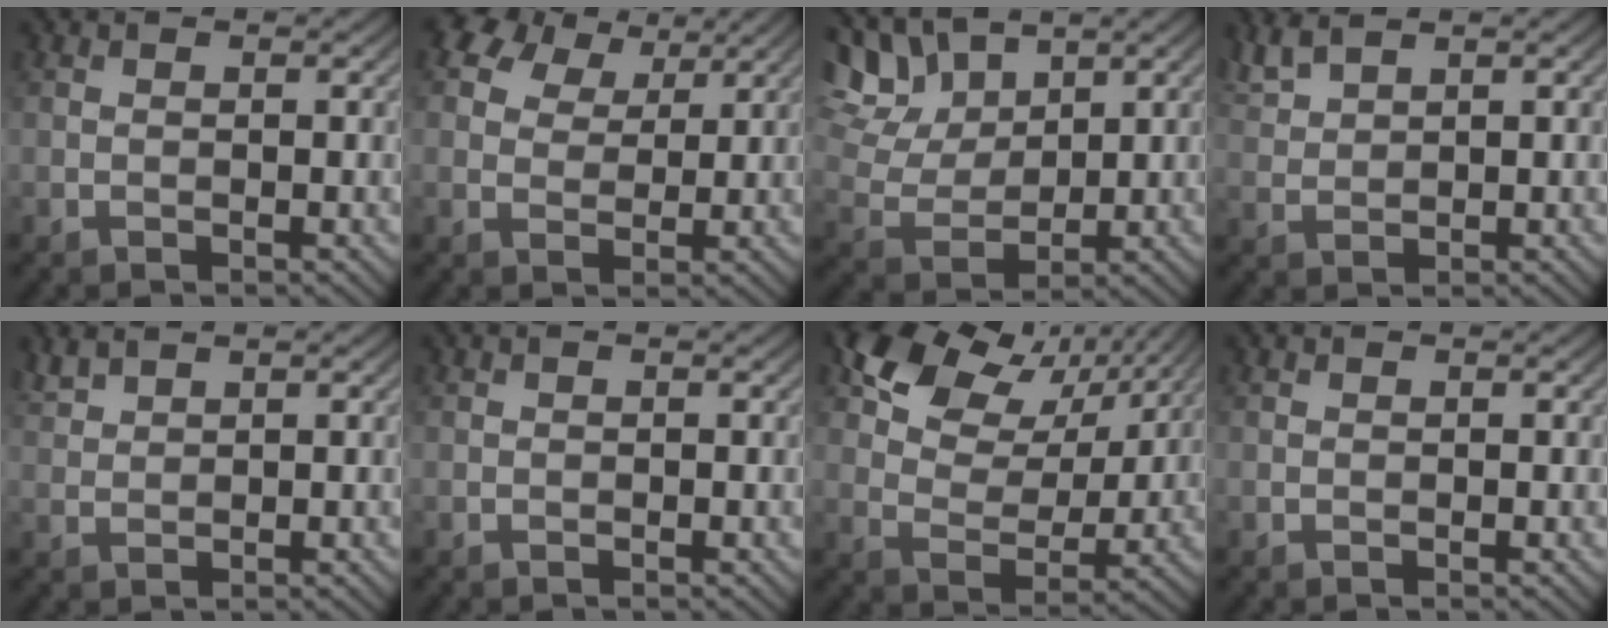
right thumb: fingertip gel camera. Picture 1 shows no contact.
{"total": 7.1, "force": [4.5, 4.3, 3.4], "torque": [-0.066, 0.016, 0.077]}
{"total": 10.3, "force": [6.5, 5.3, 6.0], "torque": [-0.165, 0.012, 0.121]}
{"total": 3.3, "force": [2.8, 0.8, 1.6], "torque": [-0.049, 0.007, 0.068]}
{"total": 1.9, "force": [1.7, 0.6, 0.8], "torque": [-0.026, 0.004, 0.043]}
{"total": 0.0}
{"total": 12.9, "force": [7.3, 7.7, 7.4], "torque": [-0.144, 0.012, 0.122]}
{"total": 0.0}